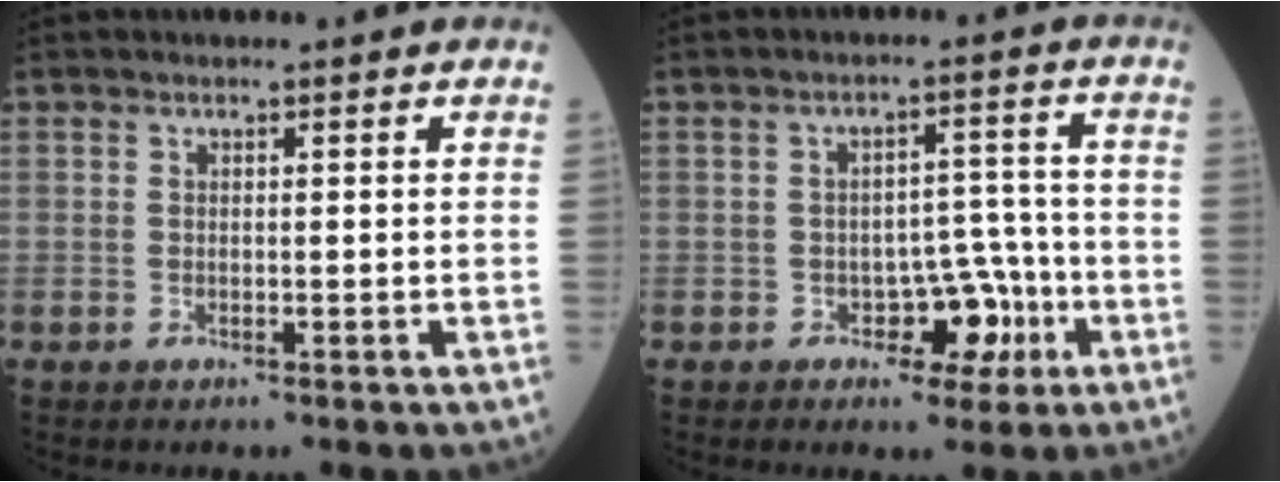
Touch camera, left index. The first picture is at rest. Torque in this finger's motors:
{"motor_torque": [-0.16, 0.26, 0.02, -0.01]}